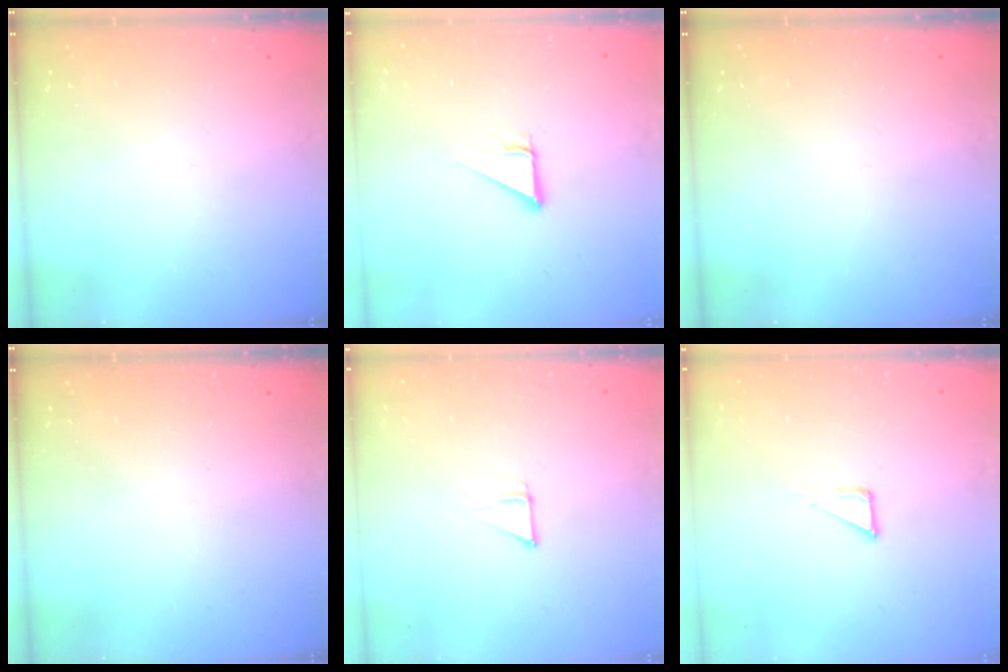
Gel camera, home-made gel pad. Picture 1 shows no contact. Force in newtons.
{"total": 3.7, "press": 3.7, "slide": 0.2}
{"total": 0.0}
{"total": 0.0}
{"total": 4.9, "press": 4.9, "slide": 0.3}
{"total": 3.6, "press": 3.6, "slide": 0.2}